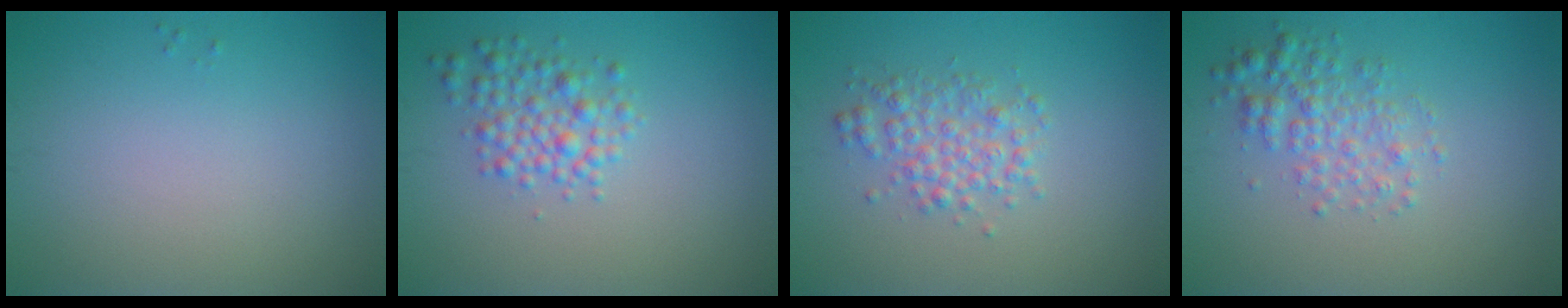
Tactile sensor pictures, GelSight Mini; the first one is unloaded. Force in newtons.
{"total": 3.0, "press": 3.0, "slide": 0.1}
{"total": 2.8, "press": 2.8, "slide": 0.0}
{"total": 2.9, "press": 2.9, "slide": 0.0}